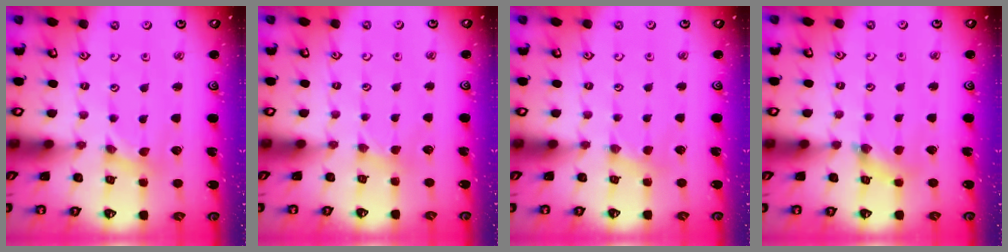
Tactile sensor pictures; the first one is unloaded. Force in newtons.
{"total": 1.6, "press": 1.6, "slide": 0.4}
{"total": 2.2, "press": 2.2, "slide": 0.4}
{"total": 2.4, "press": 2.4, "slide": 0.2}